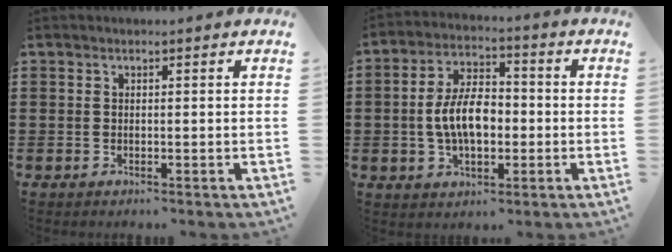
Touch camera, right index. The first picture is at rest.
{"total": 8.4, "force": [-0.7, 4.7, 6.9], "torque": [-0.138, 0.006, -0.020]}